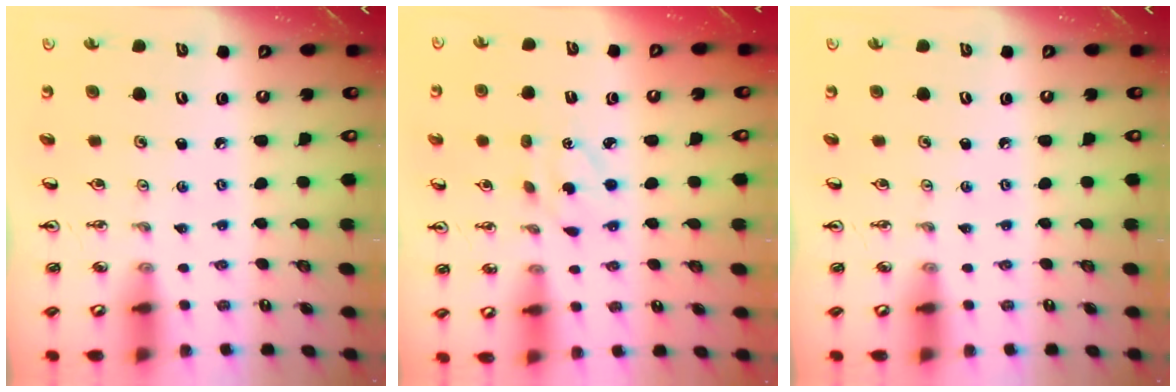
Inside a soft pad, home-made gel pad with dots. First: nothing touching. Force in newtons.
{"total": 4.2, "press": 4.1, "slide": 0.9}
{"total": 0.0}